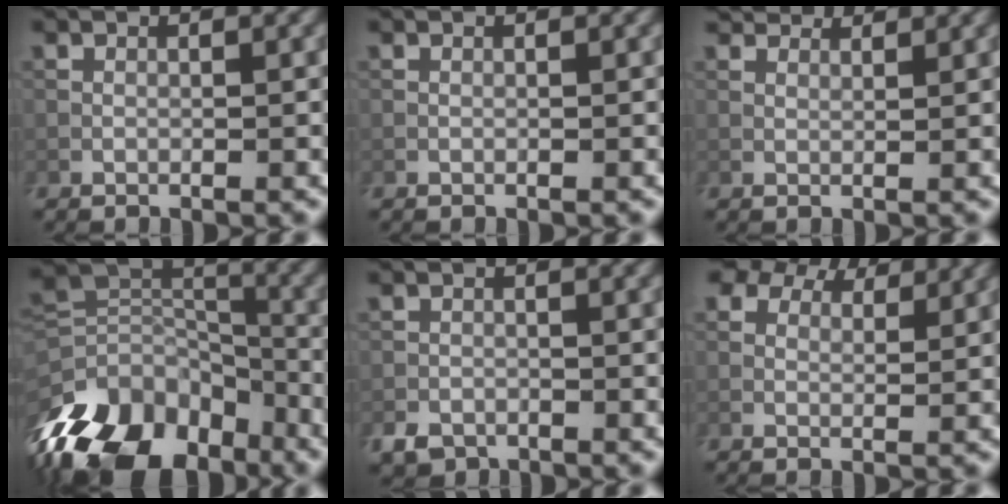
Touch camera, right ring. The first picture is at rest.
{"total": 0.0}
{"total": 5.8, "force": [4.8, 2.3, 2.5], "torque": [-0.064, 0.007, 0.076]}
{"total": 14.6, "force": [-9.4, 8.3, 7.5], "torque": [-0.186, 0.006, -0.165]}
{"total": 1.8, "force": [-1.2, 1.2, 0.4], "torque": [-0.004, -0.002, -0.027]}
{"total": 6.5, "force": [5.1, 3.0, 2.7], "torque": [-0.058, 0.001, 0.074]}